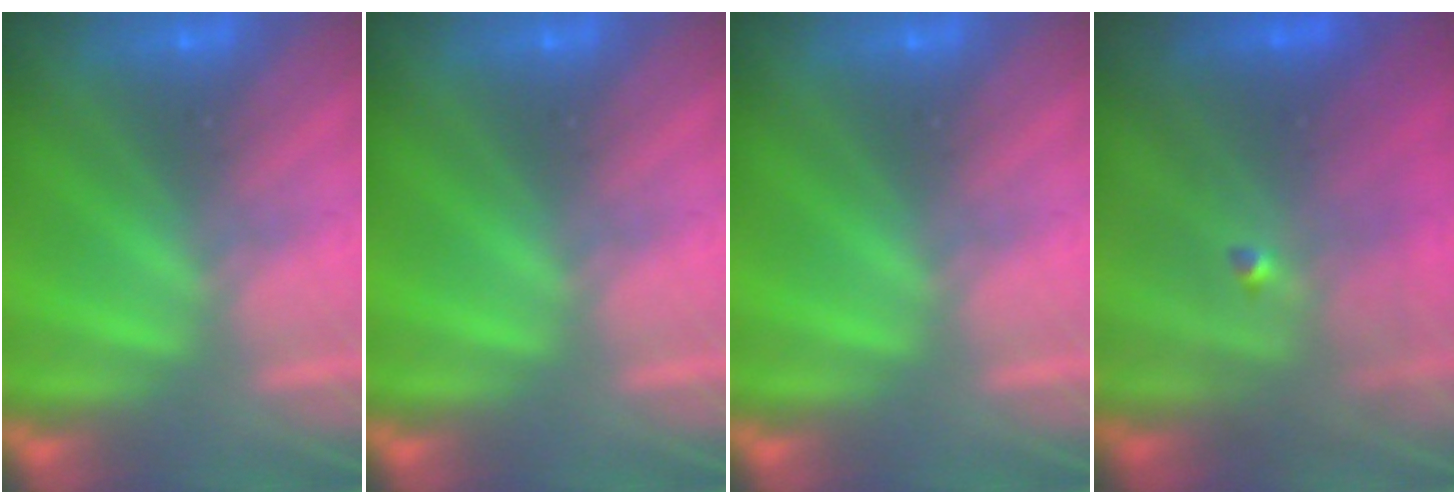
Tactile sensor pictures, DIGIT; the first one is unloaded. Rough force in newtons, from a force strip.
{"total": 0.0}
{"total": 0.0}
{"total": 4.4}